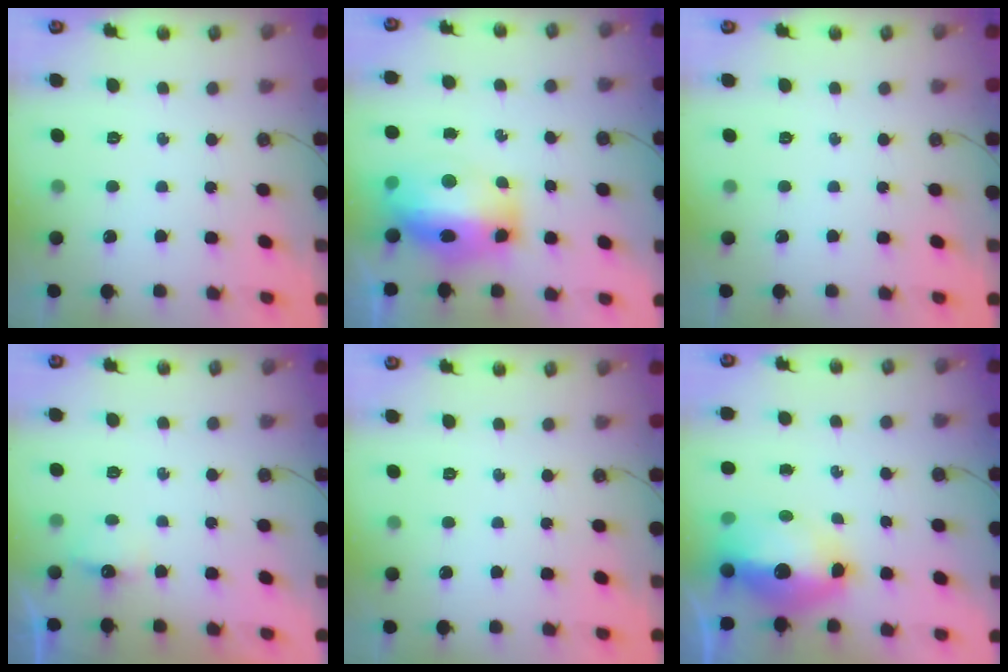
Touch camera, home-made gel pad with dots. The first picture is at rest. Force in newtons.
{"total": 17.2, "press": 17.2, "slide": 1.6}
{"total": 0.0}
{"total": 3.9, "press": 3.9, "slide": 0.7}
{"total": 0.0}
{"total": 15.3, "press": 15.2, "slide": 1.7}